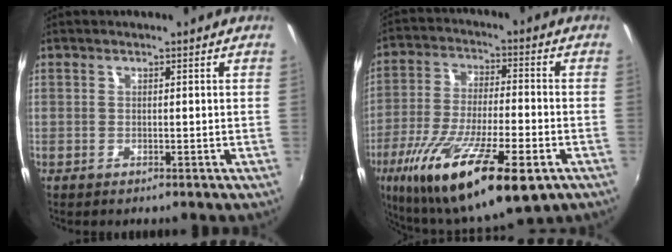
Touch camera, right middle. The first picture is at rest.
{"total": 23.8, "force": [-12.4, 6.7, 19.2], "torque": [-0.366, -0.067, -0.210]}